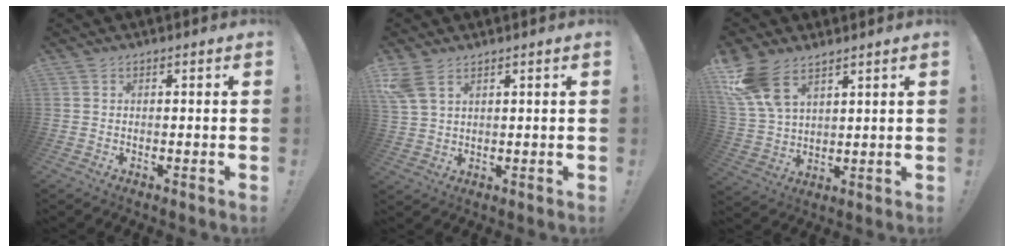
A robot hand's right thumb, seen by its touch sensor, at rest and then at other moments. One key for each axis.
{"total": 6.6, "fx": 4.0, "fy": 3.4, "fz": 3.9, "tx": -0.078, "ty": -0.013, "tz": 0.080}
{"total": 11.7, "fx": 8.0, "fy": 5.8, "fz": 6.4, "tx": -0.124, "ty": -0.038, "tz": 0.154}